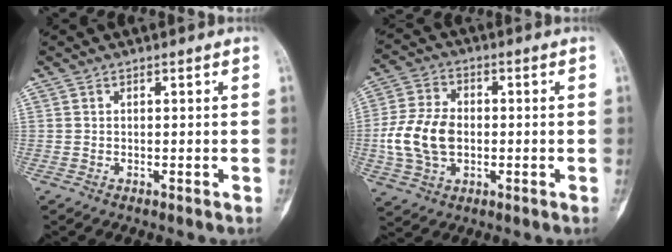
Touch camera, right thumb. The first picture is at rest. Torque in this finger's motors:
{"motor_torque": [1.47, 1.47, 0.84, -0.79, 0.16]}